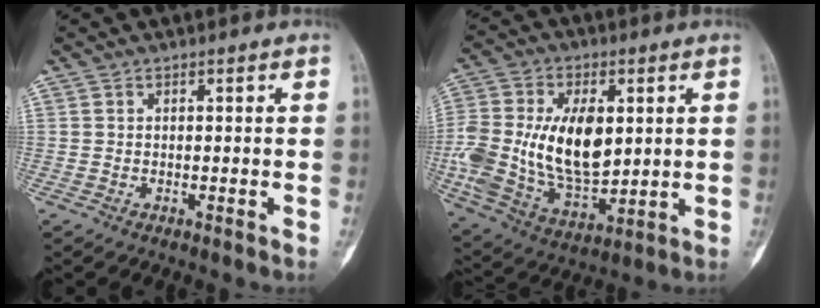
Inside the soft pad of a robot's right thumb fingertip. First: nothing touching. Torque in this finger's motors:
{"motor_torque": [-0.14, 2.92, 1.70, 0.06, 0.23]}